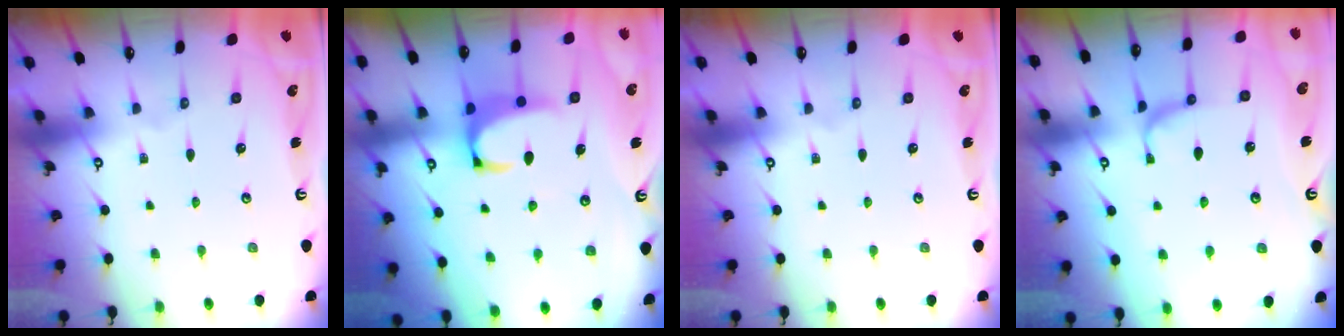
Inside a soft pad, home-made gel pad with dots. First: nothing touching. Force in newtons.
{"total": 2.2, "press": 2.0, "slide": 0.9}
{"total": 0.0}
{"total": 0.9, "press": 0.2, "slide": 0.9}